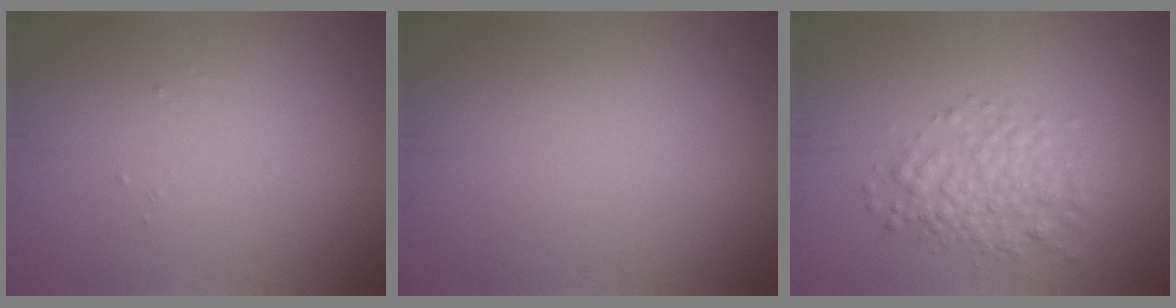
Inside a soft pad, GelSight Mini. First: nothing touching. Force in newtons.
{"total": 0.0}
{"total": 3.2, "press": 3.2, "slide": 0.1}